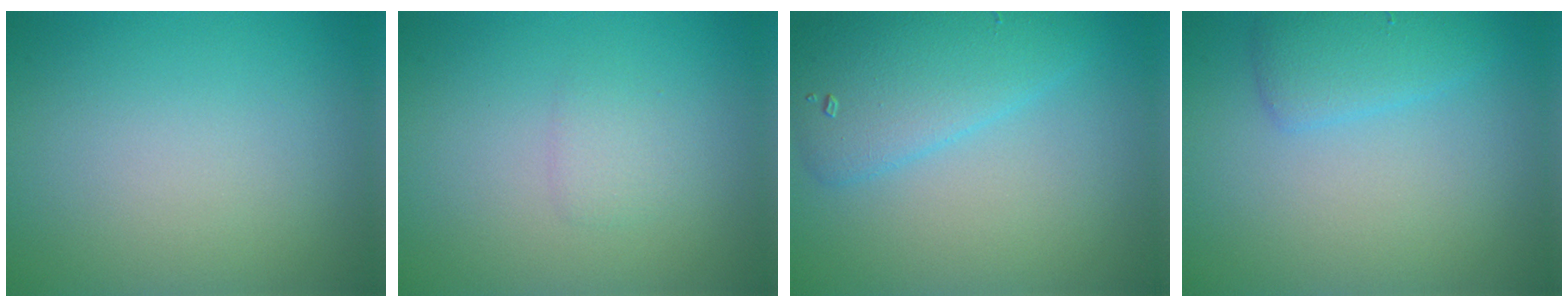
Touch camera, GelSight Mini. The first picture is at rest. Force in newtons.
{"total": 1.2, "press": 1.2, "slide": 0.1}
{"total": 4.5, "press": 4.5, "slide": 0.2}
{"total": 2.4, "press": 2.4, "slide": 0.3}